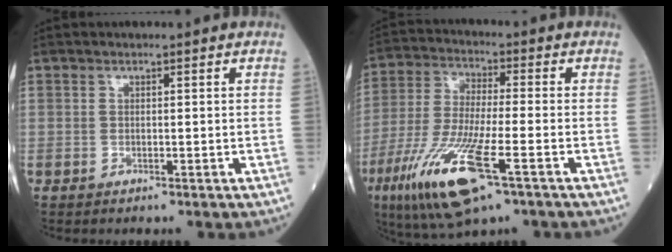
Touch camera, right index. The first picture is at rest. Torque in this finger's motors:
{"motor_torque": [1.49, -0.65, 0.92, 0.21]}